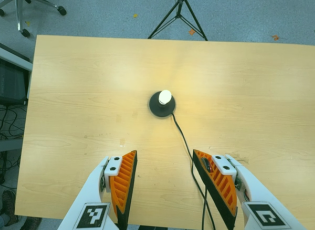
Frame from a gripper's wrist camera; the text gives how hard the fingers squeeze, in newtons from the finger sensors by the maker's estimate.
{"total": 0.0}